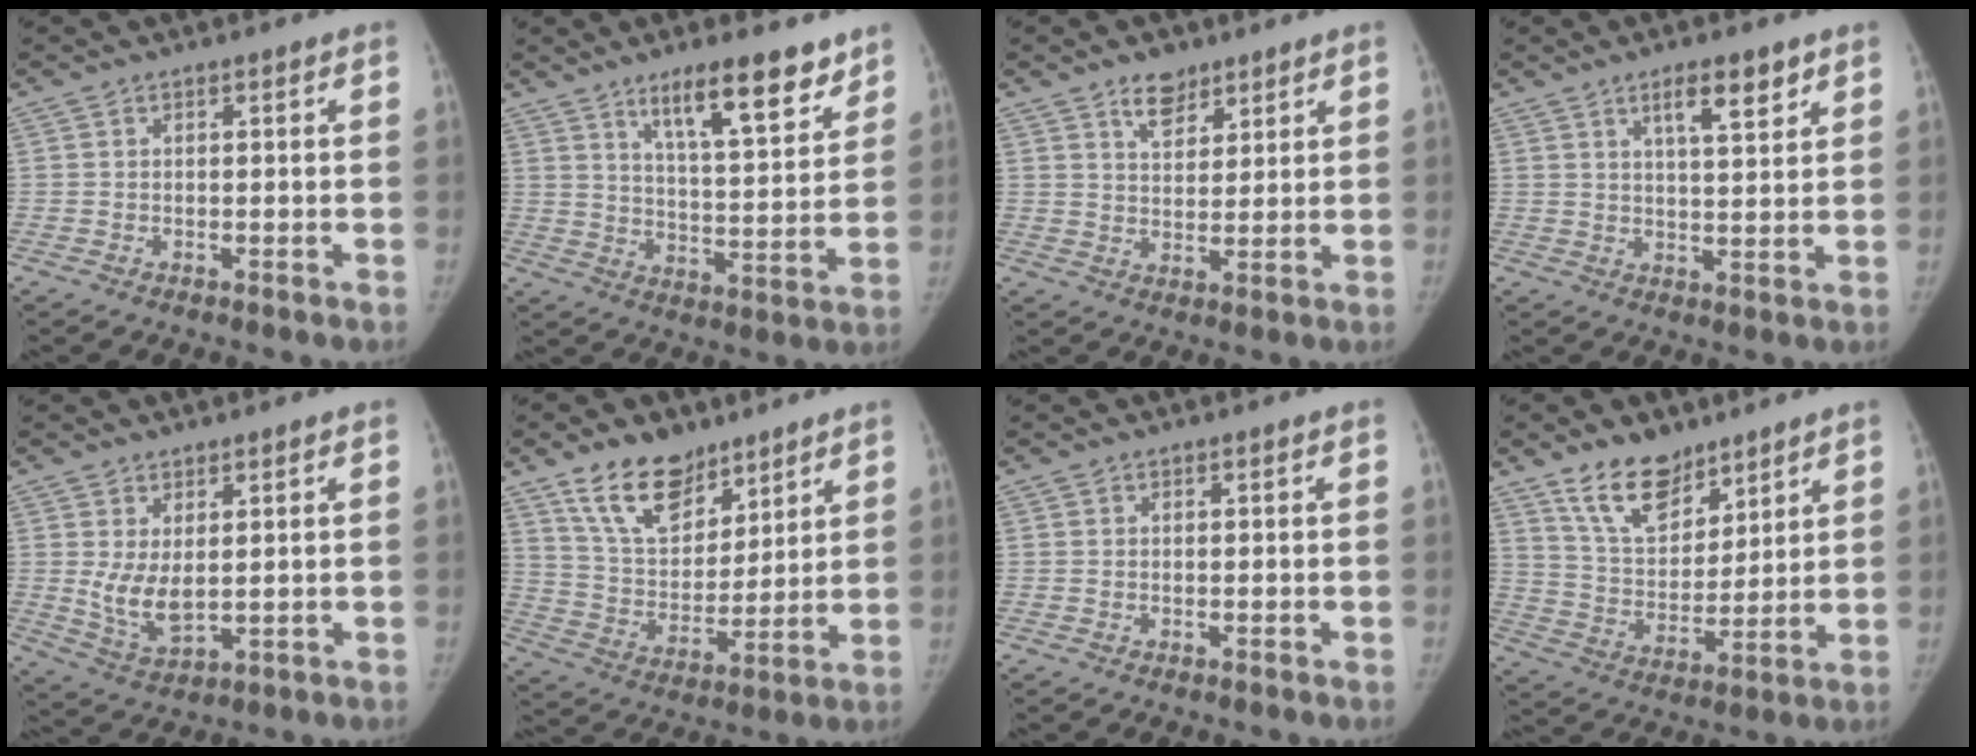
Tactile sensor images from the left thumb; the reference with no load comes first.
{"total": 13.8, "force": [9.5, 3.5, 9.5], "torque": [-0.119, -0.058, 0.154]}
{"total": 5.5, "force": [3.8, 3.1, 2.3], "torque": [-0.010, -0.028, 0.068]}
{"total": 7.0, "force": [4.2, 2.0, 5.2], "torque": [-0.069, -0.026, 0.066]}
{"total": 6.4, "force": [1.0, 3.5, 5.3], "torque": [-0.090, -0.020, 0.034]}
{"total": 13.3, "force": [9.2, 7.5, 6.1], "torque": [-0.069, -0.057, 0.173]}
{"total": 0.0}
{"total": 12.3, "force": [8.8, 6.6, 5.5], "torque": [-0.060, -0.059, 0.167]}